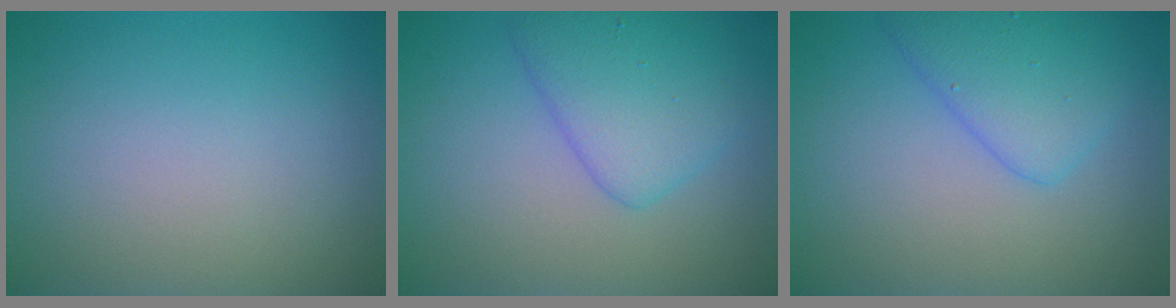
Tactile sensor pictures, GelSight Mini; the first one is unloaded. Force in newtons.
{"total": 3.1, "press": 3.1, "slide": 0.1}
{"total": 3.9, "press": 3.9, "slide": 0.3}